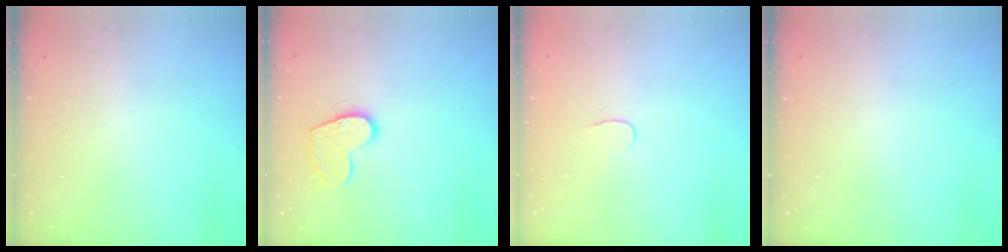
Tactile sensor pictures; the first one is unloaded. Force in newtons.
{"total": 11.4, "press": 11.3, "slide": 0.6}
{"total": 3.9, "press": 3.9, "slide": 0.2}
{"total": 0.0}